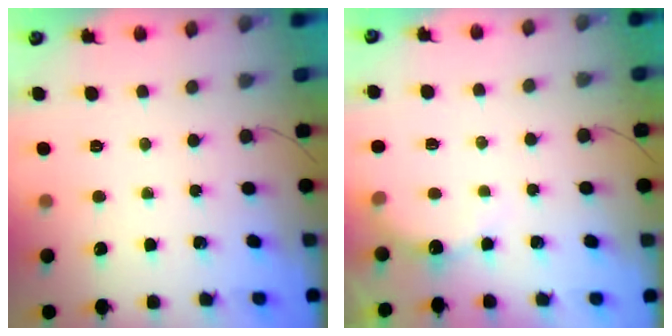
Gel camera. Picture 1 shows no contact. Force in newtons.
{"total": 5.5, "press": 5.4, "slide": 1.0}